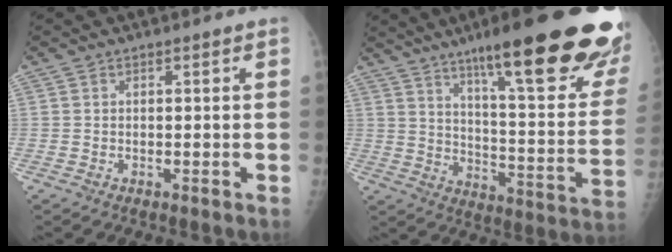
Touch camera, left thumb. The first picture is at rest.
{"total": 30.2, "force": [19.4, 4.6, 22.7], "torque": [-0.256, -0.073, 0.281]}